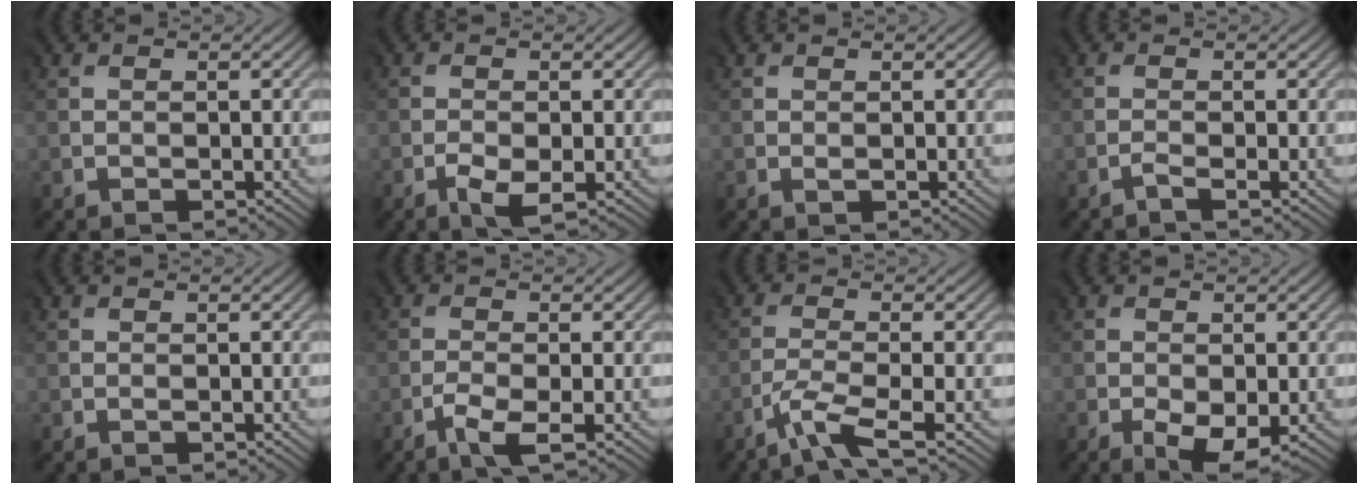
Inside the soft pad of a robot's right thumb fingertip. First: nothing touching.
{"total": 2.7, "force": [-1.4, 0.9, 2.2], "torque": [-0.048, -0.006, -0.024]}
{"total": 0.0}
{"total": 1.0, "force": [-0.8, -0.5, 0.1], "torque": [-0.007, 0.001, -0.020]}
{"total": 0.0}
{"total": 3.0, "force": [-1.9, 0.4, 2.3], "torque": [-0.056, -0.004, -0.040]}
{"total": 4.4, "force": [-3.2, 0.1, 3.0], "torque": [-0.064, -0.003, -0.072]}
{"total": 4.6, "force": [-2.1, 2.1, 3.6], "torque": [-0.070, -0.013, -0.031]}